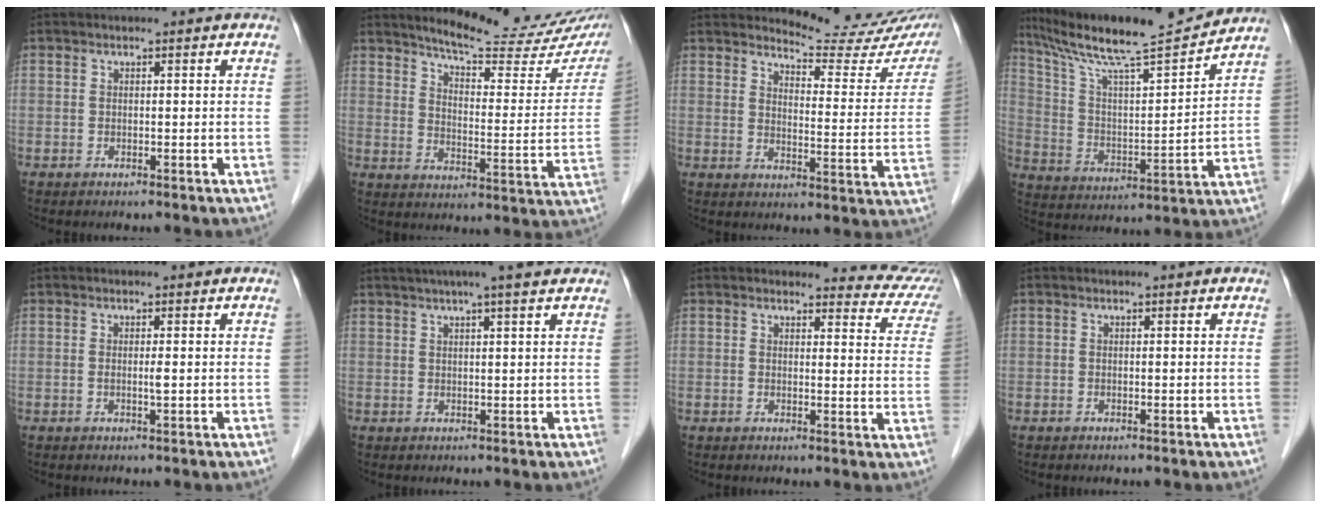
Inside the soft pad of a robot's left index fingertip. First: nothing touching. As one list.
[{"total": 19.6, "force": [17.1, 3.6, 8.8], "torque": [-0.111, -0.044, 0.212]}, {"total": 15.5, "force": [14.8, 2.3, 4.1], "torque": [-0.042, -0.073, 0.160]}, {"total": 17.9, "force": [16.2, -0.1, 7.7], "torque": [-0.143, 0.002, 0.270]}, {"total": 1.0, "force": [0.0, -0.1, 1.0], "torque": [-0.022, -0.002, -0.001]}, {"total": 8.6, "force": [6.9, 0.0, 5.1], "torque": [-0.078, 0.031, 0.089]}, {"total": 9.3, "force": [9.0, 2.3, 0.2], "torque": [0.036, -0.042, 0.063]}, {"total": 0.0}]